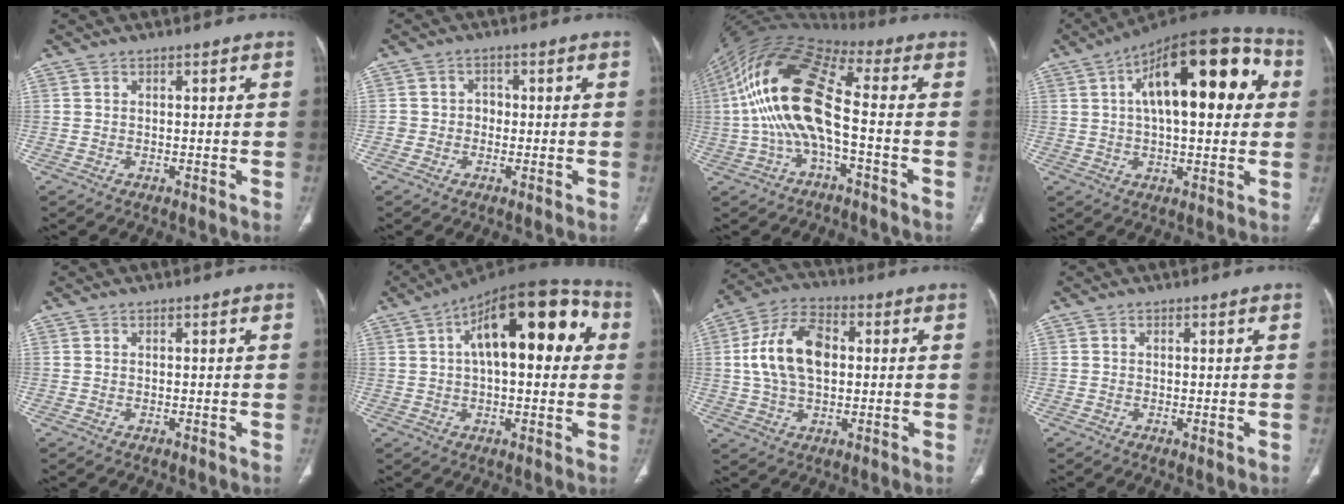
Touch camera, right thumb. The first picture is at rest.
{"total": 2.7, "force": [-0.5, 2.5, 1.0], "torque": [0.006, 0.013, -0.013]}
{"total": 17.9, "force": [-1.8, 7.0, 16.4], "torque": [-0.333, 0.047, -0.038]}
{"total": 23.1, "force": [5.6, 10.0, 20.1], "torque": [-0.273, 0.029, 0.074]}
{"total": 0.0}
{"total": 21.1, "force": [5.1, 9.5, 18.1], "torque": [-0.236, 0.035, 0.066]}
{"total": 13.5, "force": [1.4, 8.3, 10.6], "torque": [-0.193, 0.020, 0.020]}
{"total": 1.0, "force": [-0.3, 0.2, 0.9], "torque": [-0.016, -0.005, -0.004]}